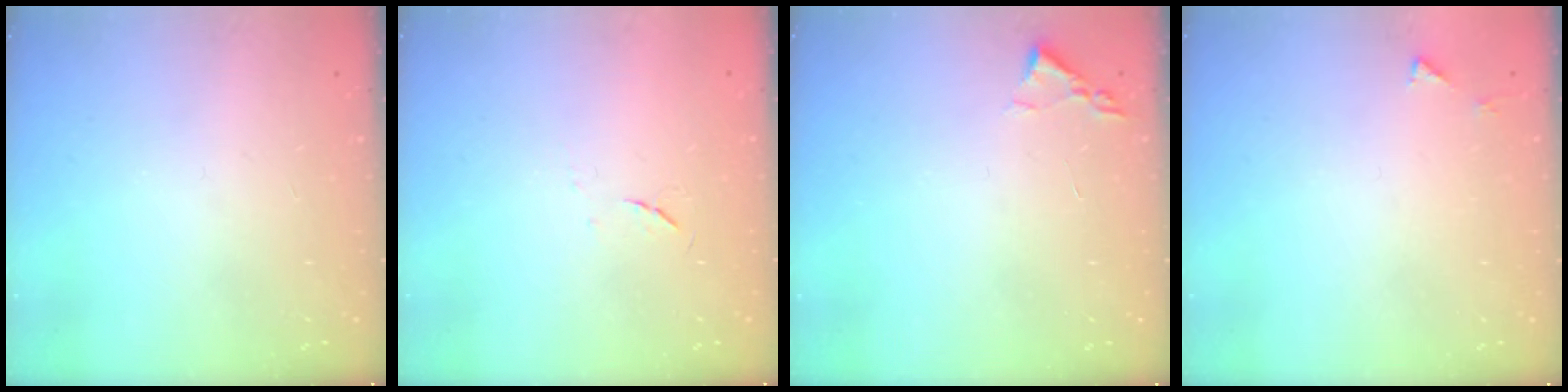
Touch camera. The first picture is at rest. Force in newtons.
{"total": 3.6, "press": 3.6, "slide": 0.6}
{"total": 1.8, "press": 1.8, "slide": 0.3}
{"total": 3.5, "press": 3.5, "slide": 0.3}